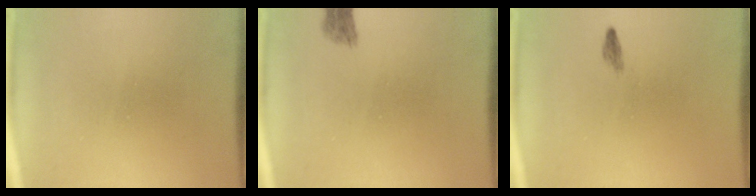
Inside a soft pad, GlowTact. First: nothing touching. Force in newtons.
{"total": 1.6}
{"total": 0.5}